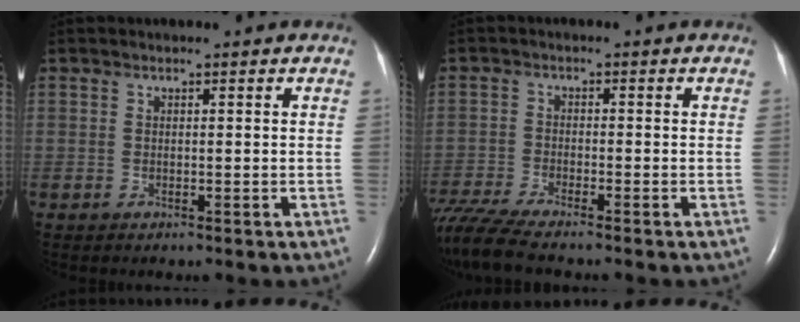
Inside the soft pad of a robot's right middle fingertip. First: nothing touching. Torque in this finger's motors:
{"motor_torque": [0.68, -0.67, 0.11, 0.10]}